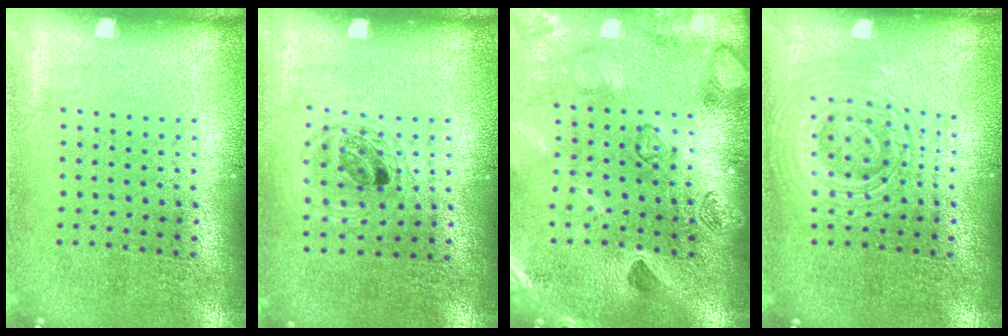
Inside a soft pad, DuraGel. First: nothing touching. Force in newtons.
{"total": 1.1, "press": 1.0, "slide": 0.3}
{"total": 2.3, "press": 2.3, "slide": 0.2}
{"total": 2.8, "press": 2.8, "slide": 0.4}